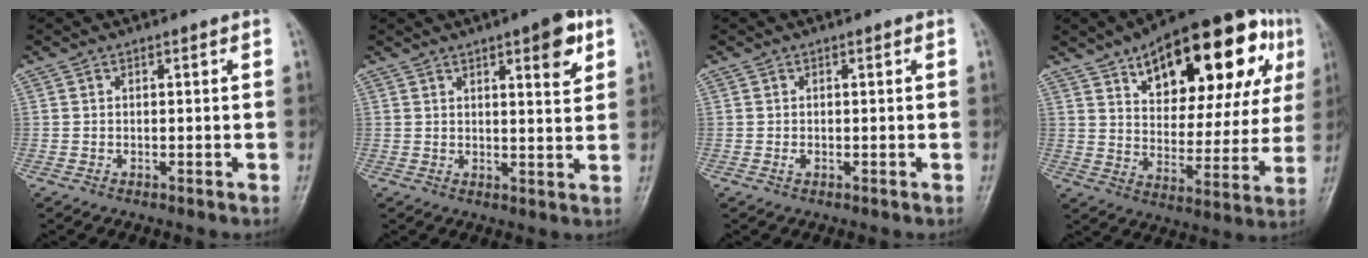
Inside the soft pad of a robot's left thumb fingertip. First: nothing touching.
{"total": 7.5, "force": [3.8, 2.1, 6.1], "torque": [-0.069, -0.017, 0.048]}
{"total": 0.9, "force": [-0.1, 0.5, 0.7], "torque": [-0.009, -0.001, 0.000]}
{"total": 27.5, "force": [12.7, 12.9, 20.7], "torque": [-0.251, 0.004, 0.185]}